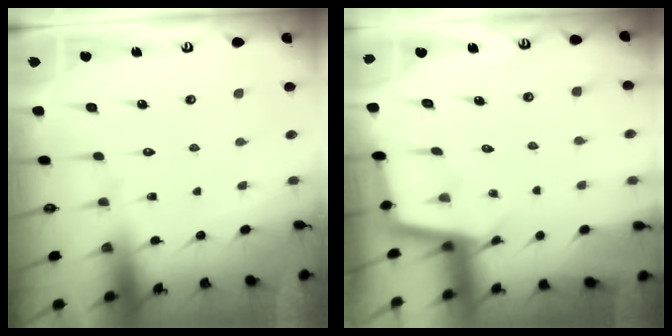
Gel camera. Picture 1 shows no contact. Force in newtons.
{"total": 2.3, "press": 2.3, "slide": 0.1}